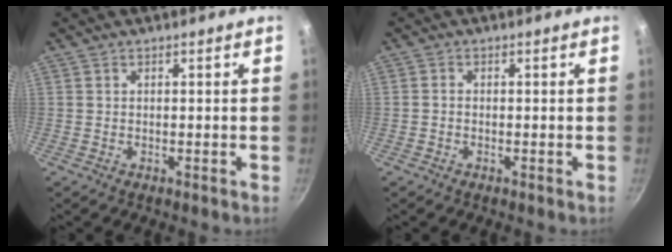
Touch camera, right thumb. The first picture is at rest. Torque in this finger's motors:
{"motor_torque": [-0.58, -0.05, -0.24, 0.02, 0.07]}